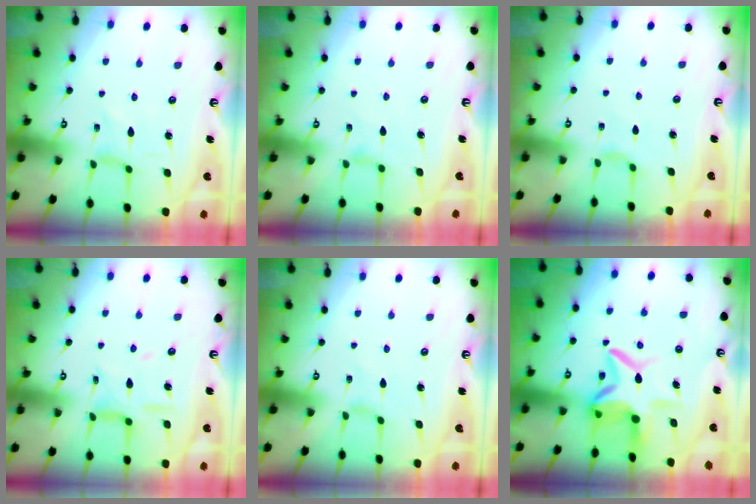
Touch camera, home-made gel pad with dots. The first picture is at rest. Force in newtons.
{"total": 2.6, "press": 2.6, "slide": 0.5}
{"total": 2.1, "press": 2.0, "slide": 0.5}
{"total": 10.3, "press": 10.3, "slide": 0.7}
{"total": 0.0}
{"total": 10.8, "press": 10.8, "slide": 1.3}